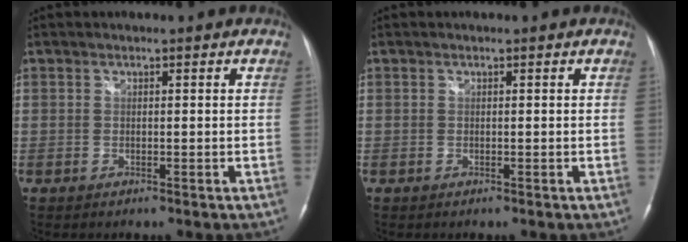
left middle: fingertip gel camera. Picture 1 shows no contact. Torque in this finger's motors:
{"motor_torque": [-0.01, 0.00, 0.01, 0.00]}